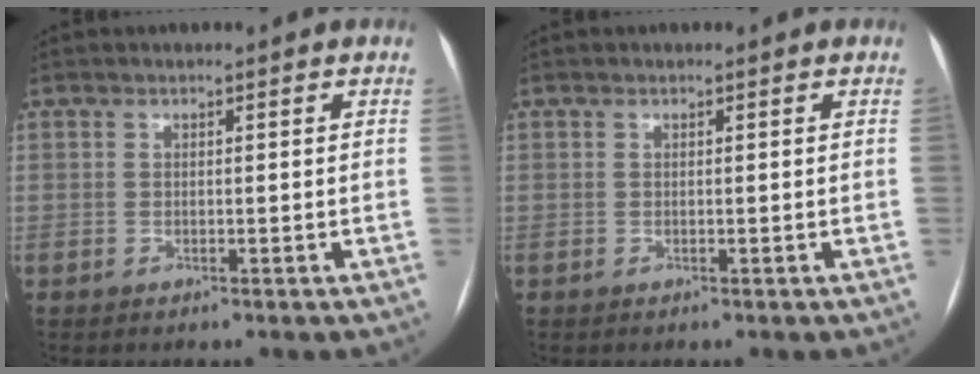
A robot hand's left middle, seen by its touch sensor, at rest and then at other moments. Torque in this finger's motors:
{"motor_torque": [0.01, -0.03, -0.02, -0.01]}